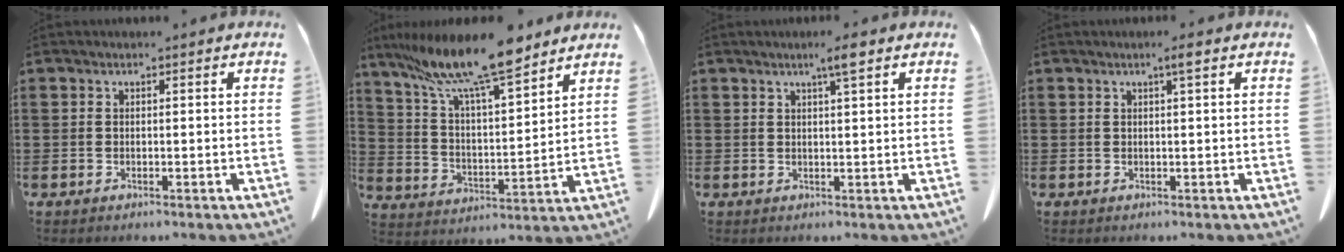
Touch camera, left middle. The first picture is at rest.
{"total": 12.7, "force": [10.3, 1.0, 7.4], "torque": [-0.167, -0.063, 0.174]}
{"total": 3.1, "force": [1.8, 0.0, 2.5], "torque": [-0.043, -0.003, 0.029]}
{"total": 1.5, "force": [0.7, -0.1, 1.3], "torque": [-0.024, 0.001, 0.011]}